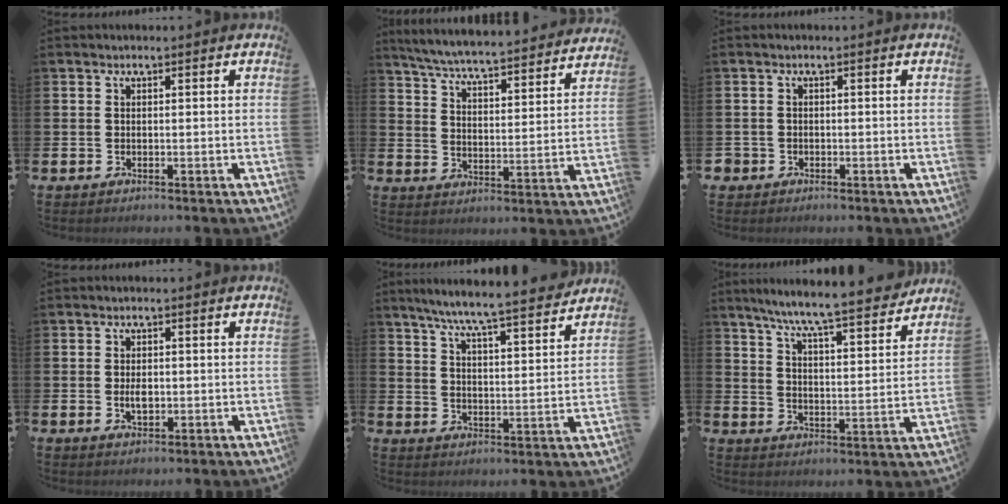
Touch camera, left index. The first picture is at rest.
{"total": 6.2, "force": [6.0, 0.1, 1.7], "torque": [-0.062, -0.050, 0.101]}
{"total": 1.2, "force": [-0.8, 0.9, 0.0], "torque": [-0.010, 0.007, -0.018]}
{"total": 2.2, "force": [-0.1, 1.2, 1.8], "torque": [-0.020, -0.003, -0.005]}
{"total": 7.9, "force": [7.4, -0.1, 2.8], "torque": [-0.074, -0.052, 0.127]}
{"total": 8.6, "force": [8.0, -0.1, 3.2], "torque": [-0.085, -0.055, 0.136]}